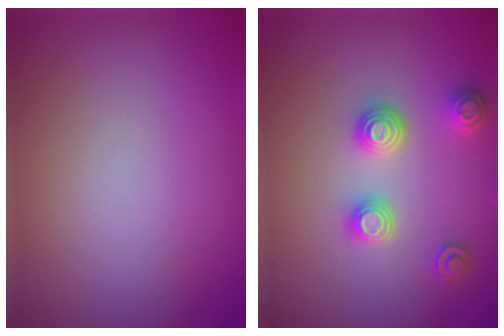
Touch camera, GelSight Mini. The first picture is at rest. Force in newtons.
{"total": 3.2, "press": 3.0, "slide": 1.0}